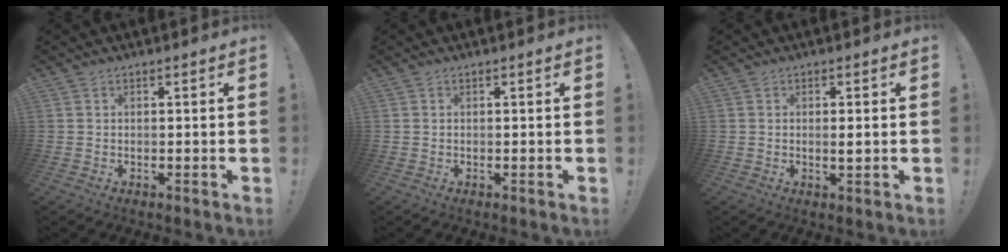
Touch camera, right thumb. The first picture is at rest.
{"total": 0.0}
{"total": 1.7, "force": [0.0, 0.3, 1.7], "torque": [-0.016, -0.008, -0.003]}